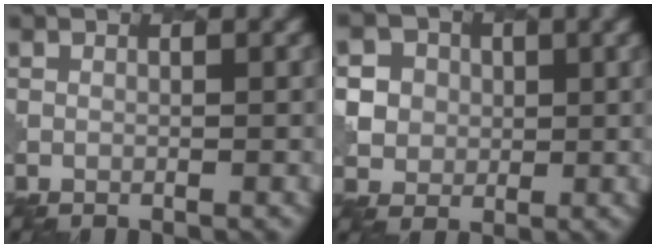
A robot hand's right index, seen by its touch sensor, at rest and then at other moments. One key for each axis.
{"total": 5.6, "fx": 1.9, "fy": 5.0, "fz": 1.5, "tx": -0.031, "ty": 0.023, "tz": 0.027}